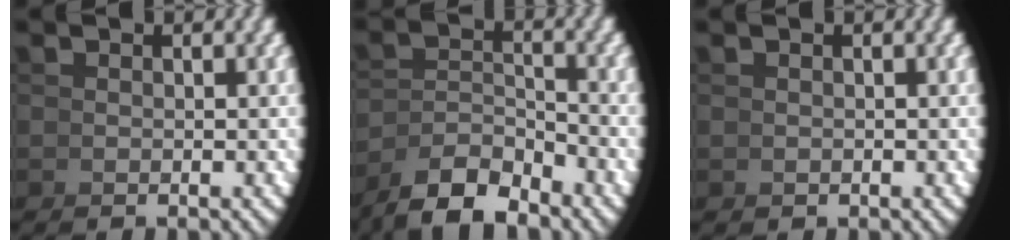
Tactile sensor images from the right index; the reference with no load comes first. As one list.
[{"total": 5.4, "force": [-3.8, 2.4, 3.0], "torque": [-0.068, -0.022, -0.055]}, {"total": 0.0}]